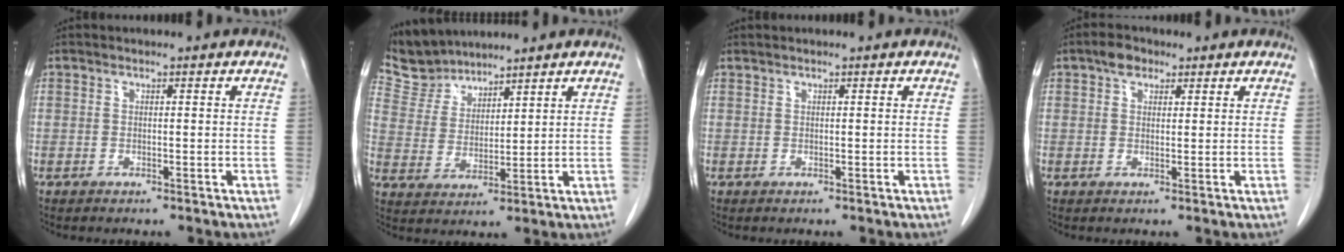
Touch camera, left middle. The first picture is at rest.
{"total": 6.6, "force": [6.4, 1.6, -0.1], "torque": [-0.009, 0.008, 0.139]}
{"total": 0.0}
{"total": 2.7, "force": [1.6, 1.7, 1.3], "torque": [-0.024, 0.009, 0.027]}